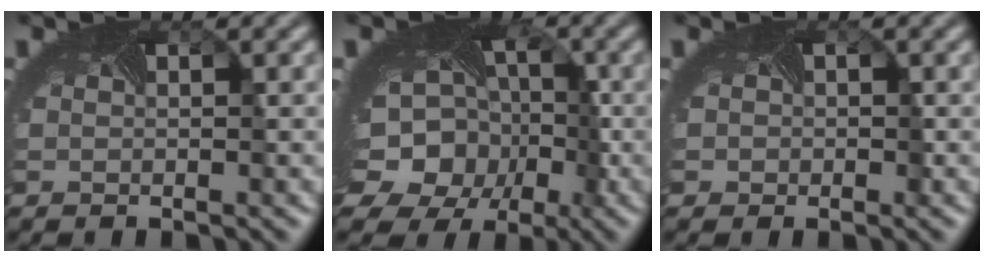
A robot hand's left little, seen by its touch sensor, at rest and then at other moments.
{"total": 13.5, "force": [-3.8, 11.1, 6.8], "torque": [-0.124, -0.038, -0.056]}
{"total": 1.9, "force": [0.0, 1.7, 0.8], "torque": [-0.005, 0.002, 0.001]}